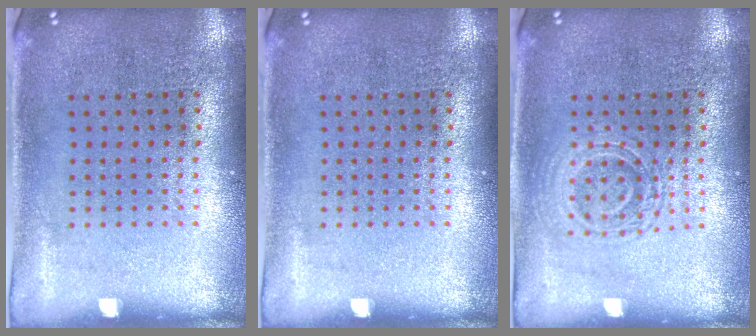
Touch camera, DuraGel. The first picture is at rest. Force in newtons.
{"total": 0.0}
{"total": 2.5, "press": 2.5, "slide": 0.5}